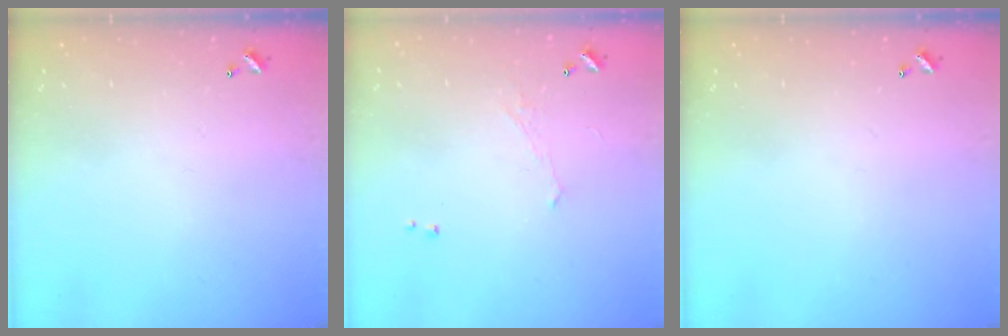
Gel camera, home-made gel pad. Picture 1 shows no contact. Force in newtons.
{"total": 0.9, "press": 0.7, "slide": 0.5}
{"total": 0.0}